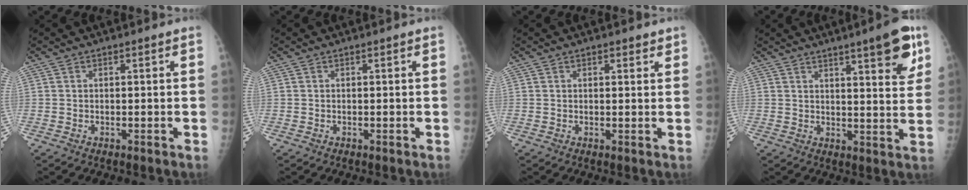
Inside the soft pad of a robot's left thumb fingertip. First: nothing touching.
{"total": 0.0}
{"total": 1.7, "force": [1.2, 0.8, 0.8], "torque": [0.000, -0.005, 0.012]}
{"total": 10.4, "force": [6.1, 2.0, 8.3], "torque": [-0.091, -0.031, 0.080]}